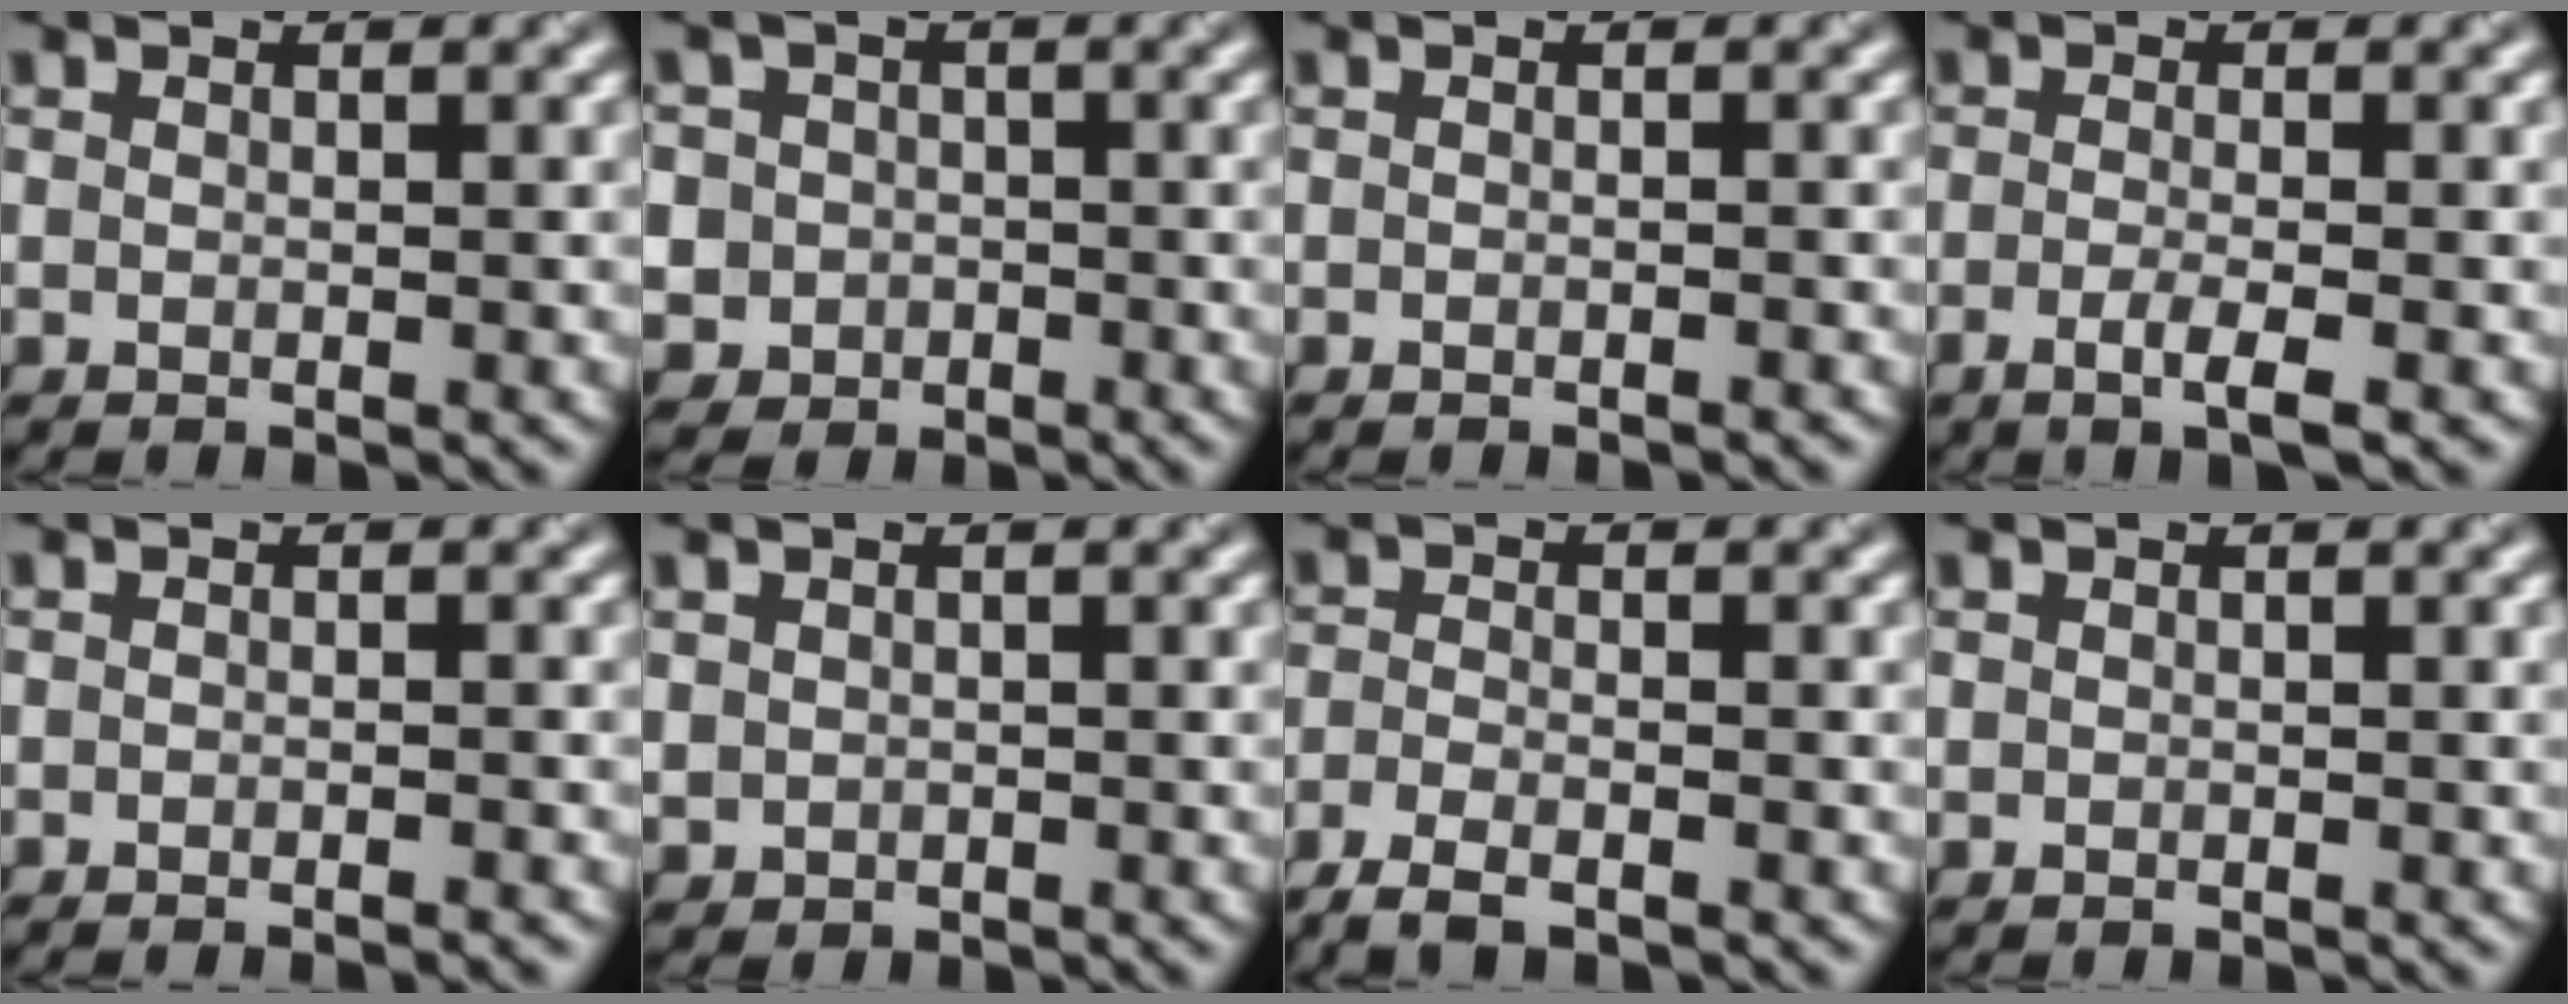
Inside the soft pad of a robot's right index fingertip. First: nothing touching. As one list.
[{"total": 5.0, "force": [-1.0, 4.8, 0.5], "torque": [-0.007, 0.011, -0.039]}, {"total": 0.5, "force": [-0.5, -0.3, -0.1], "torque": [0.005, 0.000, -0.006]}, {"total": 2.4, "force": [-1.0, 0.3, 2.1], "torque": [-0.041, -0.001, -0.023]}, {"total": 0.9, "force": [-0.8, -0.3, 0.2], "torque": [0.000, -0.002, -0.013]}, {"total": 0.9, "force": [0.1, 0.9, 0.0], "torque": [0.000, -0.004, 0.003]}, {"total": 3.2, "force": [-2.6, 0.6, 1.7], "torque": [-0.043, -0.010, -0.059]}, {"total": 0.0}]